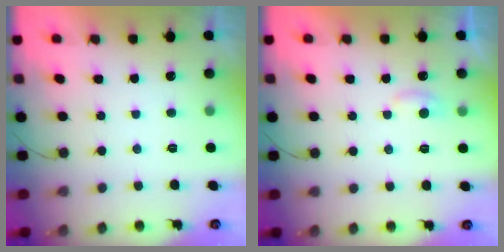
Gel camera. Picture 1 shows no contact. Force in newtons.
{"total": 4.1, "press": 4.1, "slide": 0.5}